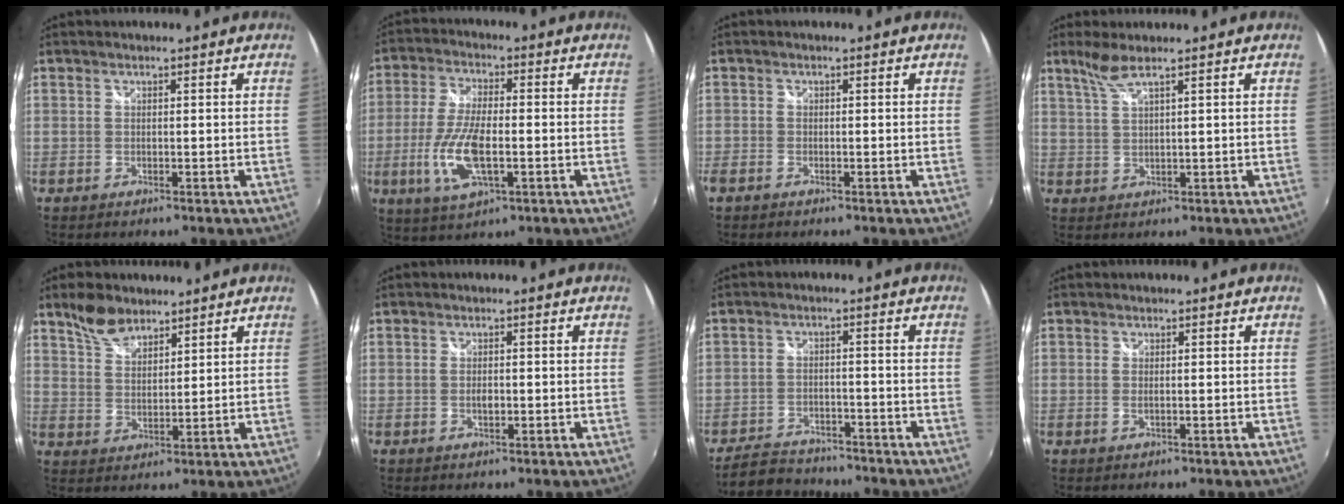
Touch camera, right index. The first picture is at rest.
{"total": 11.1, "force": [-2.8, 3.9, 10.0], "torque": [-0.211, -0.008, -0.054]}
{"total": 1.5, "force": [-1.2, 0.7, 0.5], "torque": [-0.013, -0.003, -0.026]}
{"total": 3.3, "force": [2.4, -0.3, 2.2], "torque": [-0.049, -0.001, 0.052]}
{"total": 6.8, "force": [5.3, 3.2, 3.0], "torque": [-0.051, 0.010, 0.102]}
{"total": 1.4, "force": [-0.3, 0.7, 1.2], "torque": [-0.022, -0.001, -0.006]}
{"total": 8.7, "force": [-7.8, 3.3, 2.3], "torque": [-0.079, -0.002, -0.124]}
{"total": 0.8, "force": [-0.1, 0.2, 0.8], "torque": [-0.017, -0.001, -0.003]}